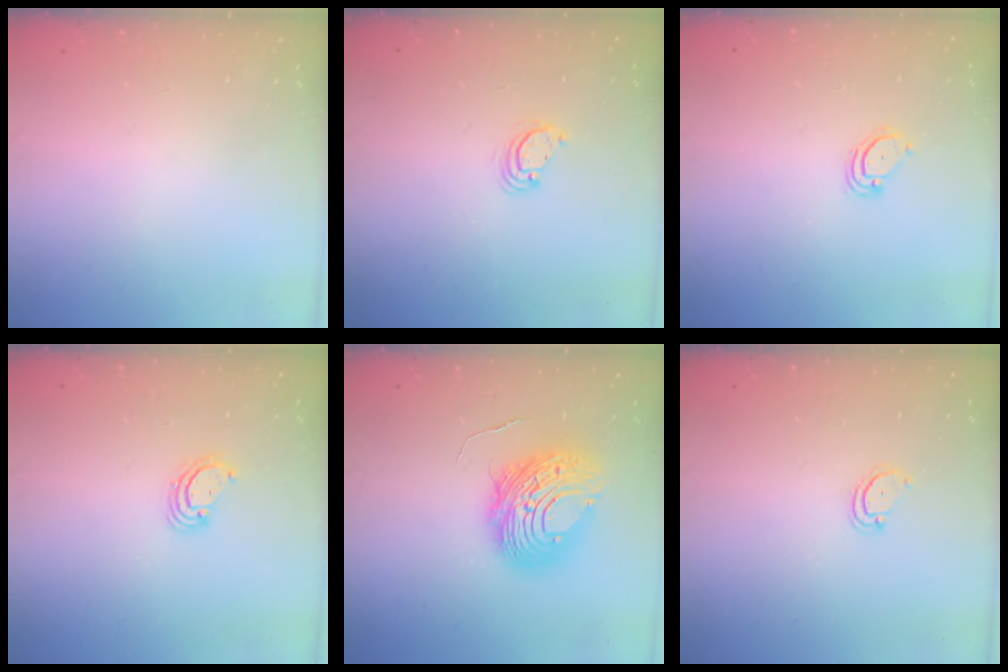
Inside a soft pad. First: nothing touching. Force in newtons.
{"total": 3.2, "press": 3.2, "slide": 0.2}
{"total": 3.3, "press": 3.3, "slide": 0.3}
{"total": 3.3, "press": 3.3, "slide": 0.2}
{"total": 13.2, "press": 13.2, "slide": 1.3}
{"total": 3.3, "press": 3.3, "slide": 0.5}